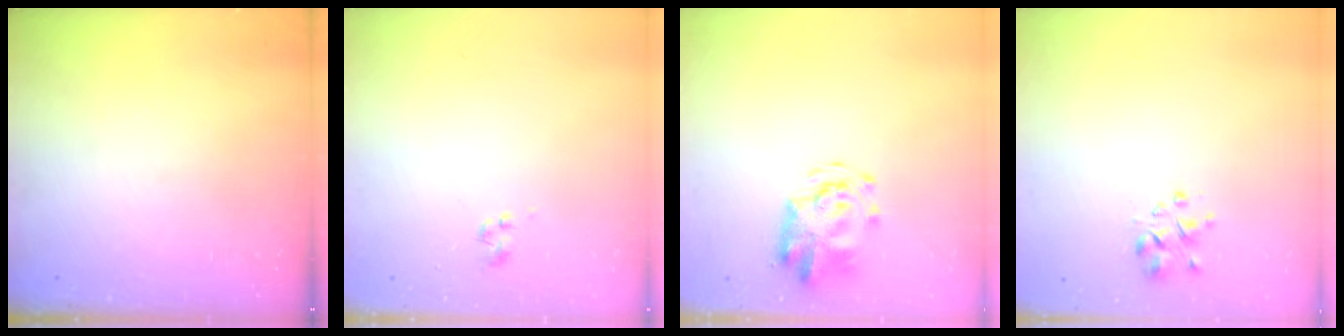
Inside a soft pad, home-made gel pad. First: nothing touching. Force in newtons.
{"total": 0.0}
{"total": 3.9, "press": 3.8, "slide": 0.7}
{"total": 2.3, "press": 2.2, "slide": 0.4}